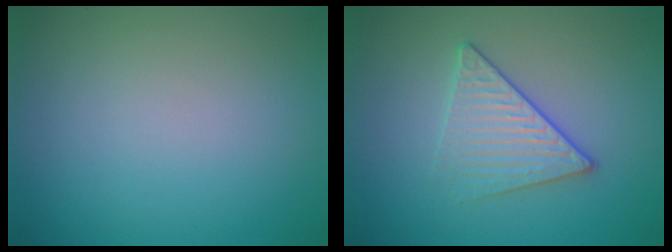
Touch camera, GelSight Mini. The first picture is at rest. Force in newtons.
{"total": 2.7, "press": 2.4, "slide": 1.2}